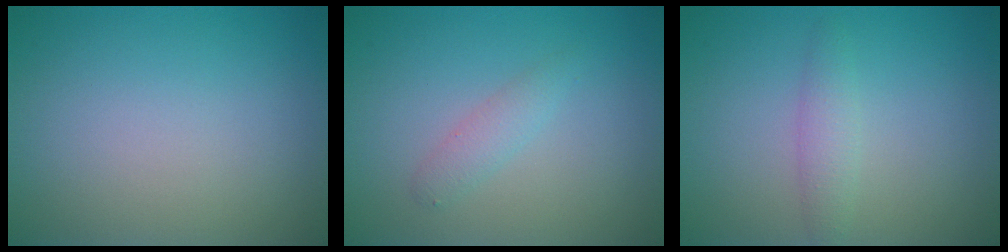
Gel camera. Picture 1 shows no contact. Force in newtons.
{"total": 1.4, "press": 1.4, "slide": 0.0}
{"total": 1.8, "press": 1.8, "slide": 0.1}